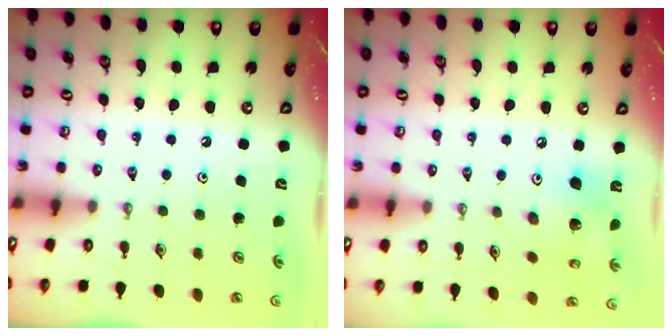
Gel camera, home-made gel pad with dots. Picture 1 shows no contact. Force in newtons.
{"total": 13.2, "press": 13.1, "slide": 1.9}